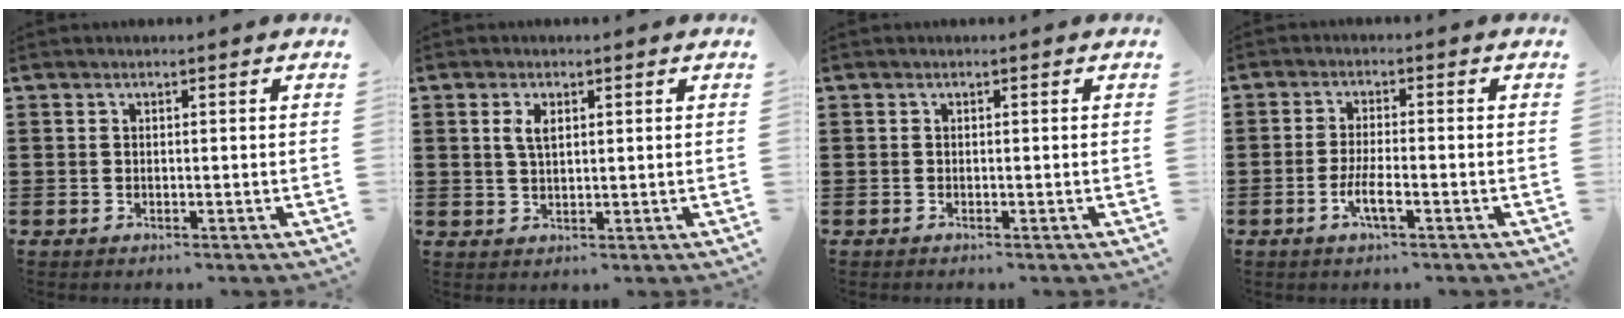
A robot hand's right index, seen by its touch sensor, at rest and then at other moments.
{"total": 2.9, "force": [1.0, 1.3, 2.3], "torque": [-0.050, 0.007, 0.016]}
{"total": 0.0}
{"total": 3.9, "force": [-1.8, 0.7, 3.4], "torque": [-0.070, -0.003, -0.034]}